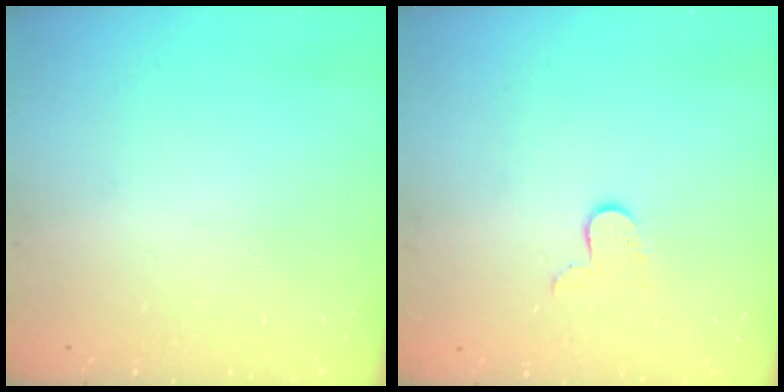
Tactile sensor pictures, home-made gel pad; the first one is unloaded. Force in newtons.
{"total": 6.3, "press": 6.3, "slide": 0.5}